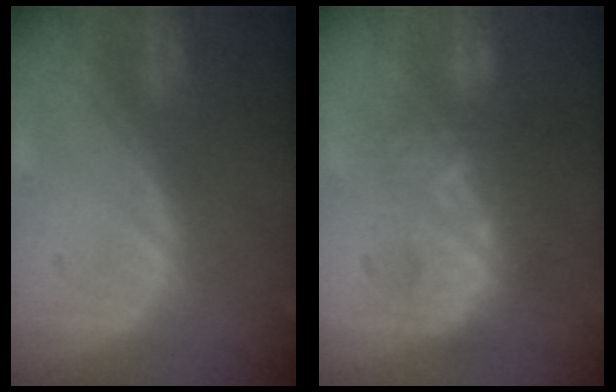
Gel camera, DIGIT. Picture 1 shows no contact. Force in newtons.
{"total": 9.9, "press": 8.5, "slide": 5.1}